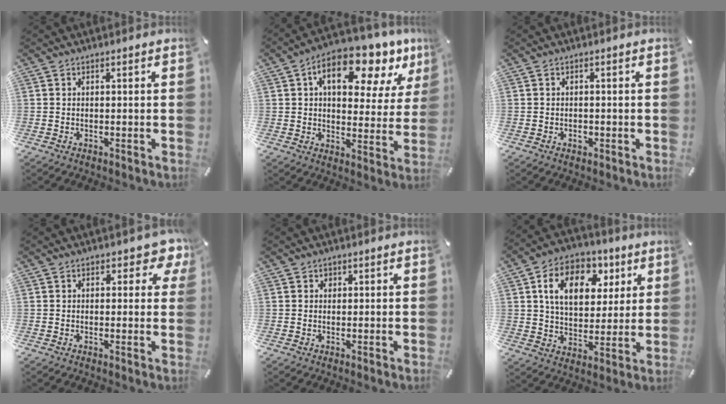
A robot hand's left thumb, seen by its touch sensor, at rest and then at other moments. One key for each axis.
{"total": 15.1, "fx": 8.0, "fy": 8.1, "fz": 10.0, "tx": -0.140, "ty": -0.038, "tz": 0.129}
{"total": 1.2, "fx": -0.3, "fy": 0.9, "fz": 0.7, "tx": -0.013, "ty": 0.002, "tz": -0.007}
{"total": 4.7, "fx": 2.1, "fy": 2.8, "fz": 3.1, "tx": -0.028, "ty": -0.004, "tz": 0.028}
{"total": 0.8, "fx": 0.3, "fy": 0.8, "fz": 0.1, "tx": 0.008, "ty": 0.001, "tz": 0.003}
{"total": 13.6, "fx": 5.4, "fy": 9.8, "fz": 7.8, "tx": -0.123, "ty": -0.009, "tz": 0.097}